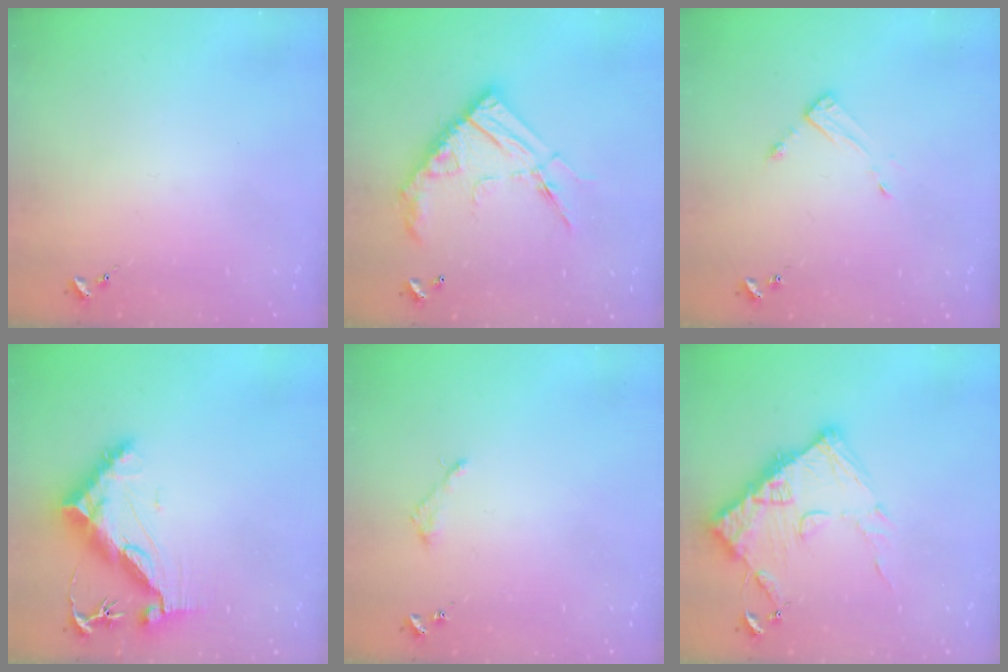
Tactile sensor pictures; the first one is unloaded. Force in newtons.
{"total": 19.2, "press": 19.1, "slide": 1.9}
{"total": 3.9, "press": 3.9, "slide": 0.4}
{"total": 12.2, "press": 12.1, "slide": 1.3}
{"total": 2.2, "press": 2.2, "slide": 0.2}
{"total": 13.1, "press": 13.1, "slide": 1.4}